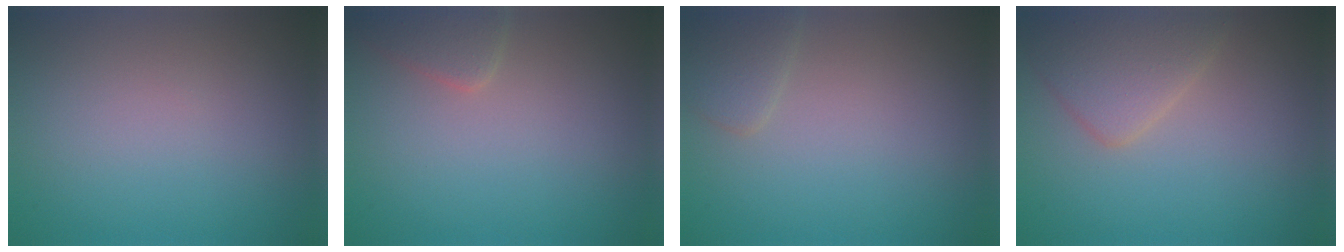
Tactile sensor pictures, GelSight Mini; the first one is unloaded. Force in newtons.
{"total": 1.8, "press": 1.8, "slide": 0.1}
{"total": 1.6, "press": 1.6, "slide": 0.0}
{"total": 3.5, "press": 3.5, "slide": 0.2}